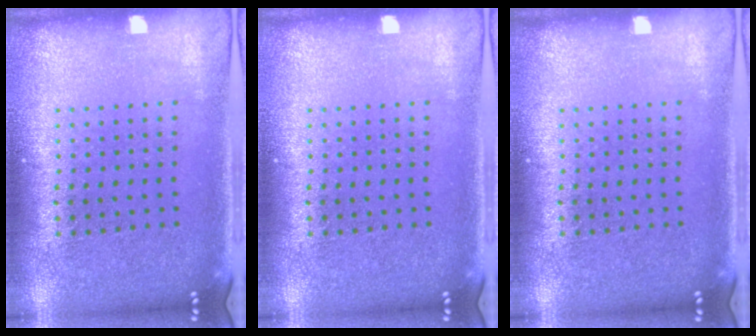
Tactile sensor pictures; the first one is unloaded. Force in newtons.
{"total": 0.0}
{"total": 0.0}